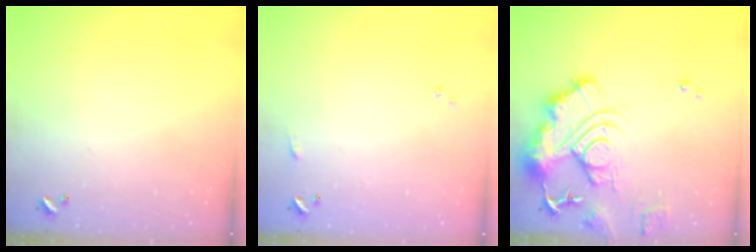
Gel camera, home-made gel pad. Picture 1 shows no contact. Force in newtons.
{"total": 4.2, "press": 4.2, "slide": 0.6}
{"total": 16.2, "press": 16.1, "slide": 1.7}